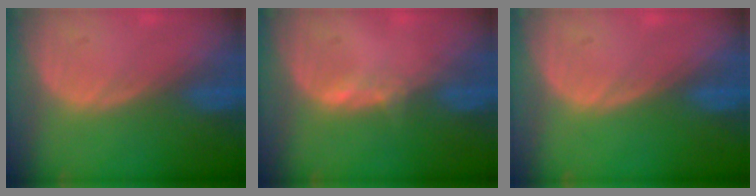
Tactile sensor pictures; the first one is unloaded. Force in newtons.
{"total": 1.1, "press": 1.1, "slide": 0.3}
{"total": 0.0}